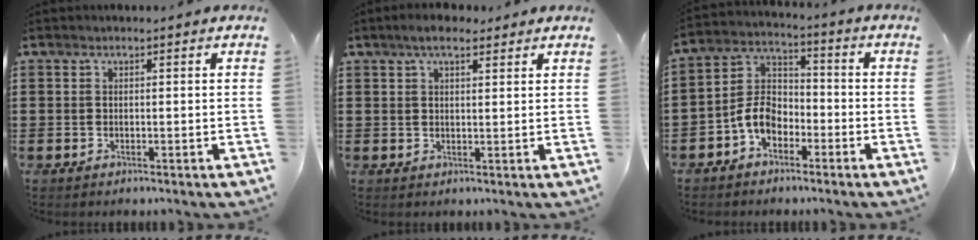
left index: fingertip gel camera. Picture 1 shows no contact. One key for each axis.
{"total": 4.0, "fx": 2.8, "fy": 1.4, "fz": 2.5, "tx": -0.054, "ty": 0.006, "tz": 0.053}
{"total": 6.9, "fx": -3.7, "fy": 4.3, "fz": 3.8, "tx": -0.098, "ty": 0.012, "tz": -0.080}